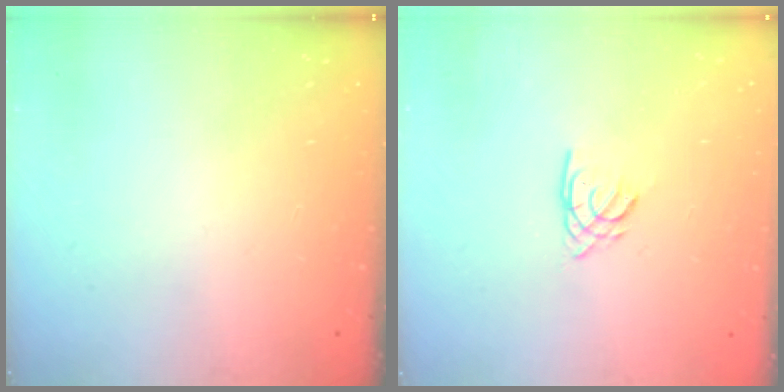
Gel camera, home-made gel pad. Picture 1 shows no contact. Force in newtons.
{"total": 1.8, "press": 1.8, "slide": 0.3}